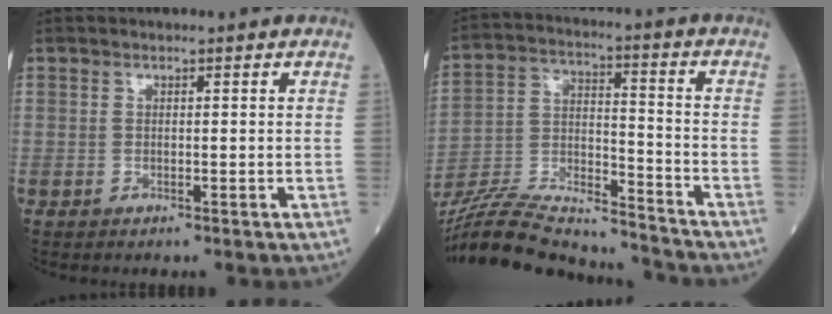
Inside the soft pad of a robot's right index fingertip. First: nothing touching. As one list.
[{"total": 20.5, "force": [-19.4, 1.9, 6.5], "torque": [-0.150, -0.001, -0.327]}]